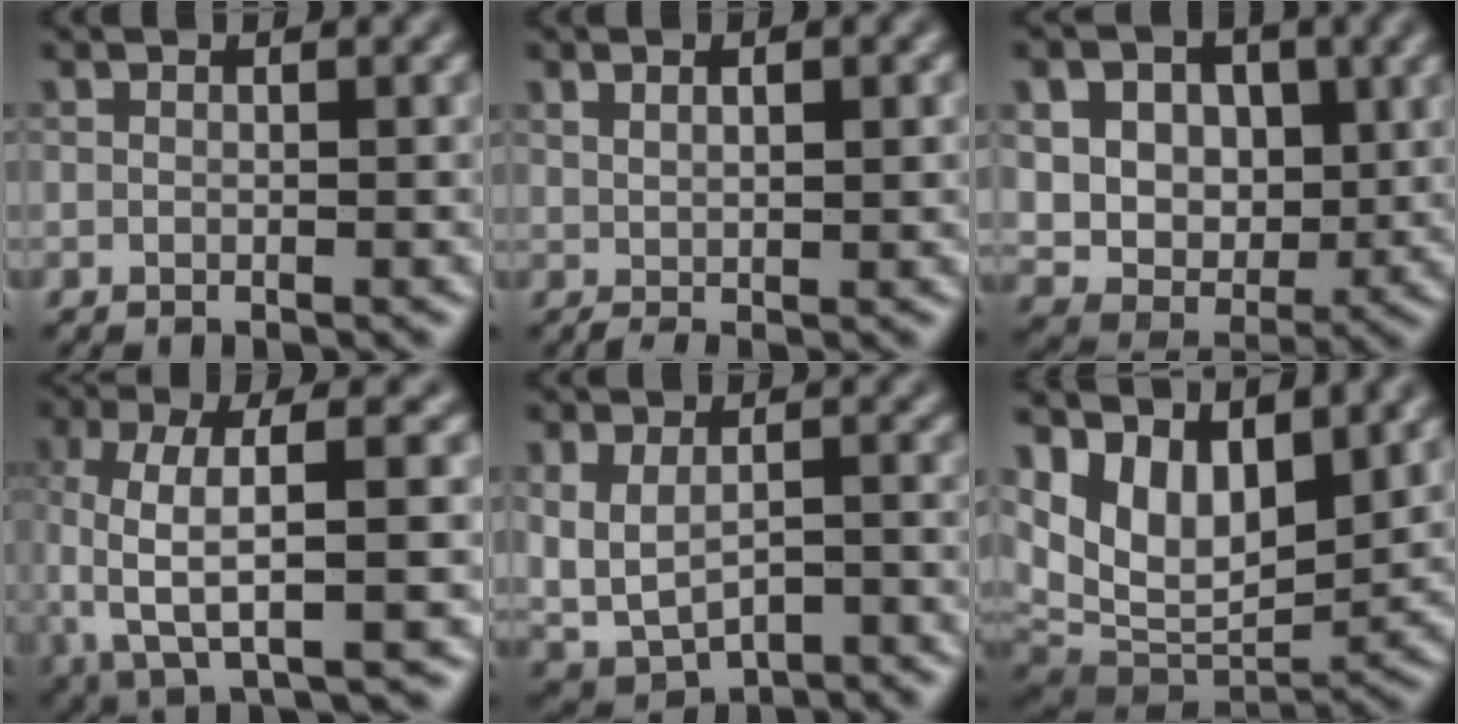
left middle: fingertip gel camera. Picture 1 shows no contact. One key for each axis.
{"total": 1.9, "fx": 0.6, "fy": 0.5, "fz": 1.7, "tx": -0.032, "ty": -0.002, "tz": 0.015}
{"total": 11.1, "fx": 3.8, "fy": 8.5, "fz": 6.0, "tx": -0.102, "ty": 0.014, "tz": 0.068}
{"total": 8.4, "fx": -0.3, "fy": 2.8, "fz": 8.0, "tx": -0.147, "ty": 0.006, "tz": -0.013}
{"total": 5.6, "fx": -0.8, "fy": 3.8, "fz": 3.9, "tx": -0.077, "ty": -0.020, "tz": -0.002}
{"total": 9.7, "fx": 4.2, "fy": 5.5, "fz": 6.8, "tx": -0.125, "ty": -0.010, "tz": 0.078}